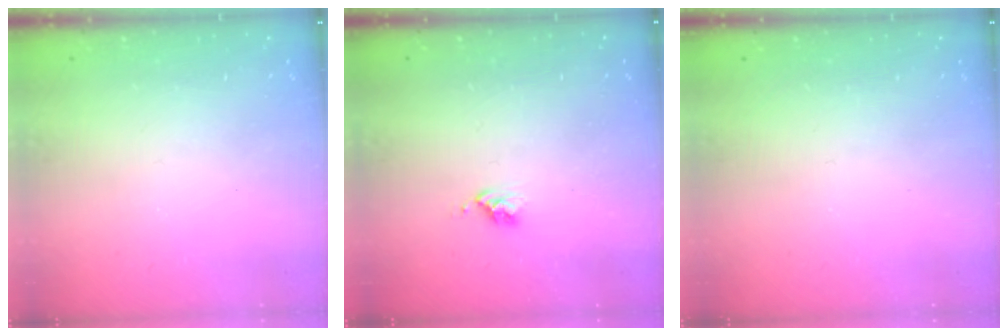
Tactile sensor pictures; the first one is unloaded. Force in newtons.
{"total": 2.7, "press": 2.6, "slide": 0.4}
{"total": 0.0}